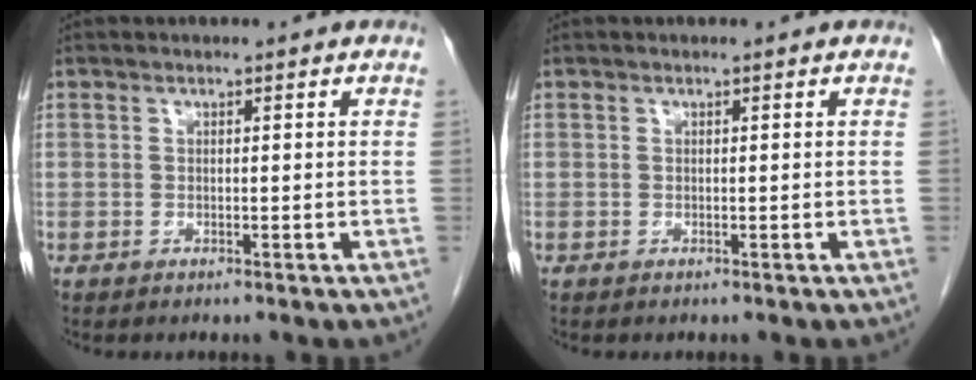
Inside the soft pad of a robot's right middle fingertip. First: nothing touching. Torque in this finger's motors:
{"motor_torque": [0.10, 0.09, -0.02, 0.00]}